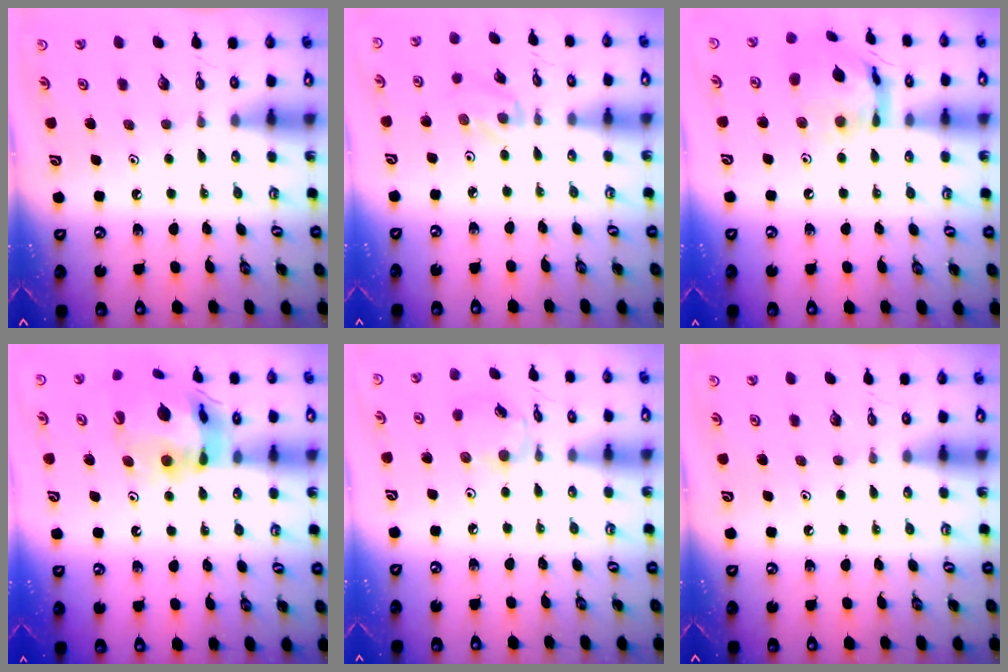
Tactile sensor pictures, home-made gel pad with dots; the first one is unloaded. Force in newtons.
{"total": 1.6, "press": 1.5, "slide": 0.3}
{"total": 14.6, "press": 14.5, "slide": 1.2}
{"total": 17.6, "press": 17.4, "slide": 2.5}
{"total": 6.9, "press": 6.9, "slide": 0.4}
{"total": 0.0}